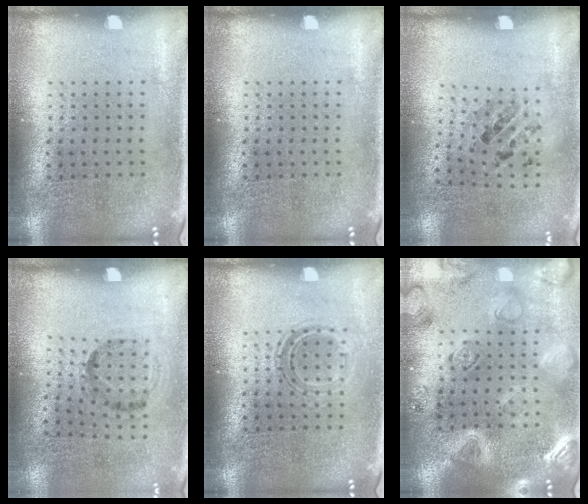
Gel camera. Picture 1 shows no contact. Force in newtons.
{"total": 0.0}
{"total": 1.0, "press": 0.8, "slide": 0.6}
{"total": 1.2, "press": 0.8, "slide": 0.9}
{"total": 1.1, "press": 0.9, "slide": 0.7}
{"total": 3.0, "press": 2.9, "slide": 0.8}